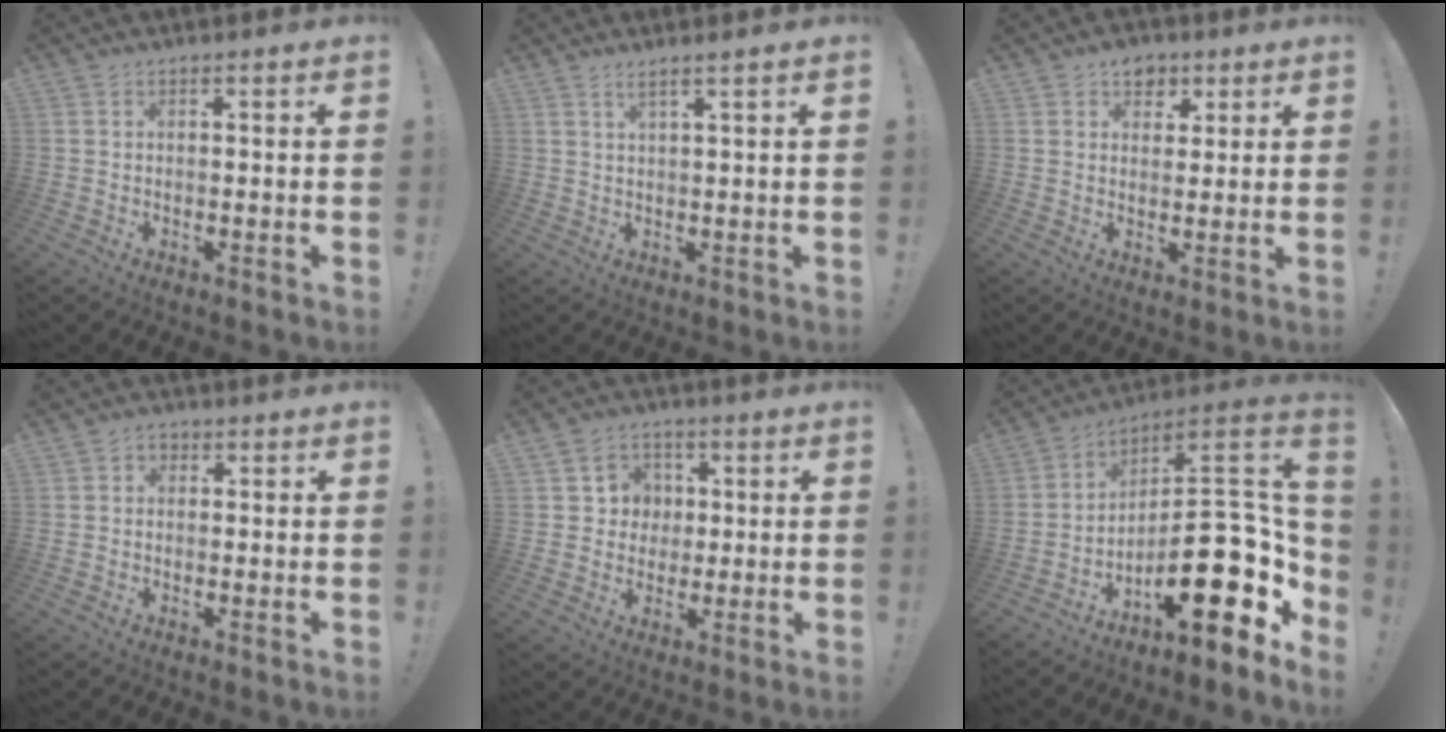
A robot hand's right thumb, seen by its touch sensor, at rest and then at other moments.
{"total": 2.7, "force": [1.9, -0.3, 1.9], "torque": [-0.032, -0.010, 0.030]}
{"total": 6.0, "force": [3.3, 4.7, 1.8], "torque": [-0.011, -0.017, 0.060]}
{"total": 1.9, "force": [0.1, 1.6, 1.0], "torque": [-0.012, 0.000, 0.000]}
{"total": 6.9, "force": [1.2, 6.7, 0.9], "torque": [-0.008, -0.006, 0.026]}
{"total": 24.5, "force": [-6.5, 10.2, 21.3], "torque": [-0.306, 0.026, -0.095]}